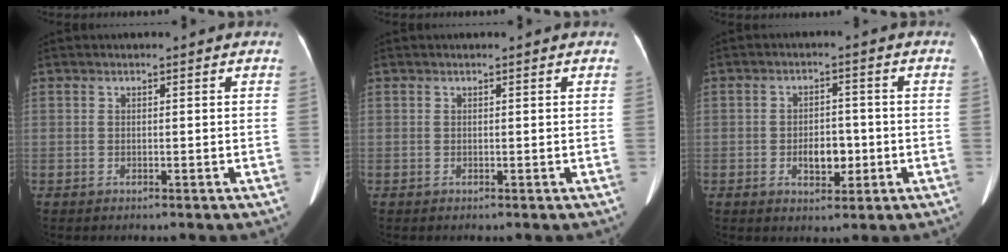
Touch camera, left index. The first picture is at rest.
{"total": 0.7, "force": [0.6, 0.0, 0.2], "torque": [-0.007, 0.005, 0.009]}
{"total": 4.6, "force": [-1.2, 2.7, 3.5], "torque": [-0.057, 0.005, -0.013]}